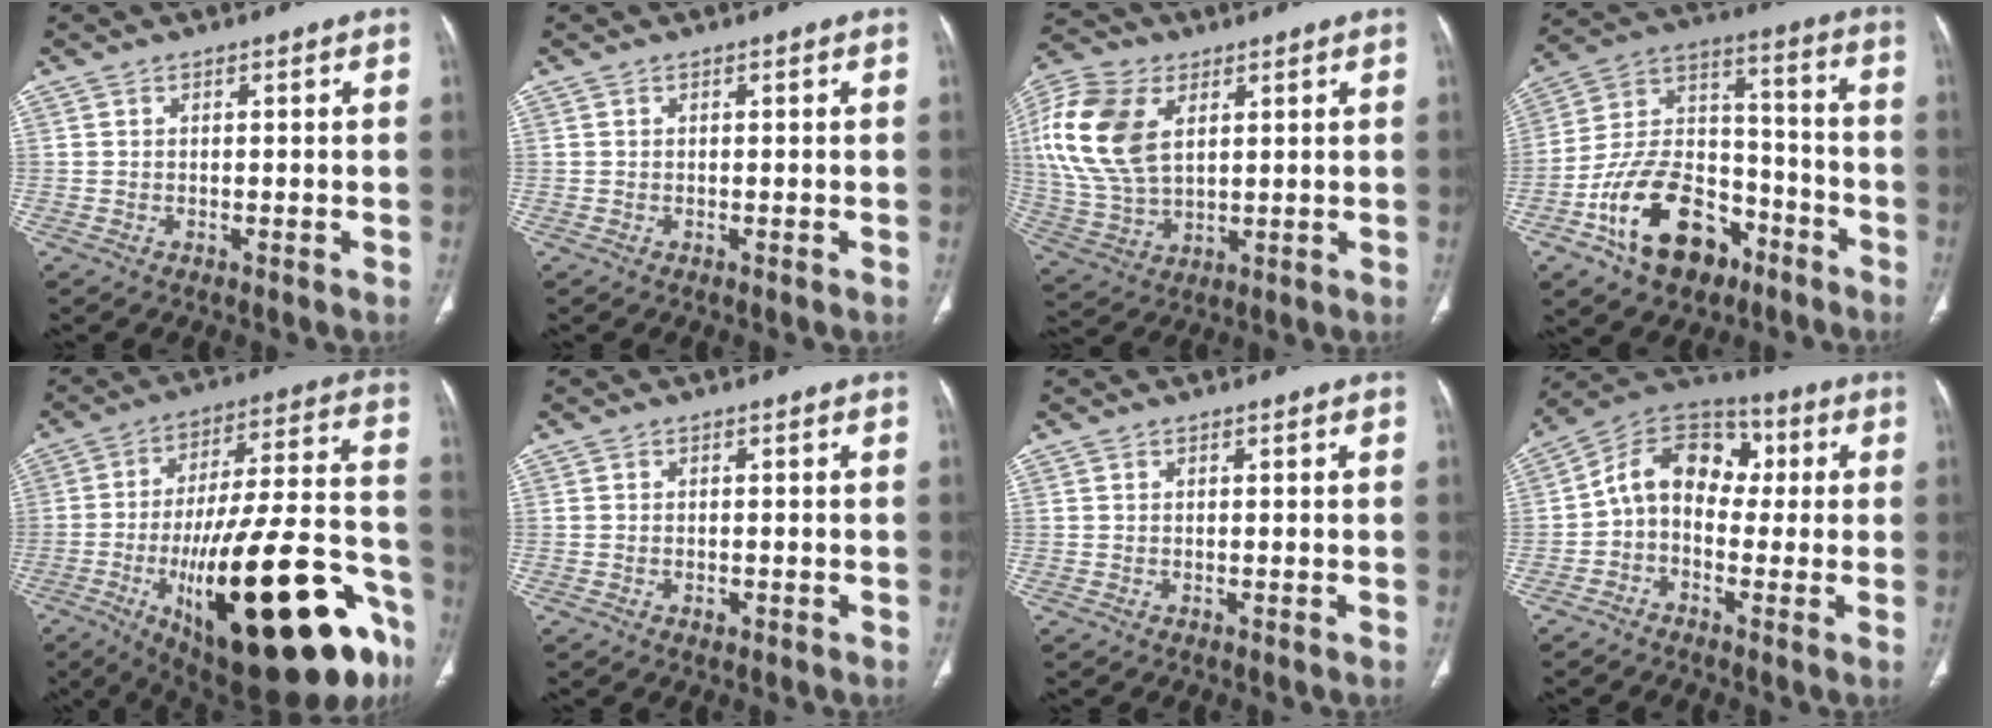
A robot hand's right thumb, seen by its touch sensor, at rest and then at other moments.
{"total": 0.0}
{"total": 17.3, "force": [5.1, 10.7, 12.6], "torque": [-0.265, -0.006, 0.100]}
{"total": 19.8, "force": [-10.4, 12.3, 11.5], "torque": [-0.164, 0.085, -0.174]}
{"total": 36.4, "force": [-15.8, 11.8, 30.6], "torque": [-0.401, 0.062, -0.226]}
{"total": 1.0, "force": [-0.5, 0.6, 0.7], "torque": [-0.010, 0.004, -0.006]}
{"total": 0.0}
{"total": 12.1, "force": [0.0, 8.8, 8.3], "torque": [-0.107, 0.042, -0.018]}